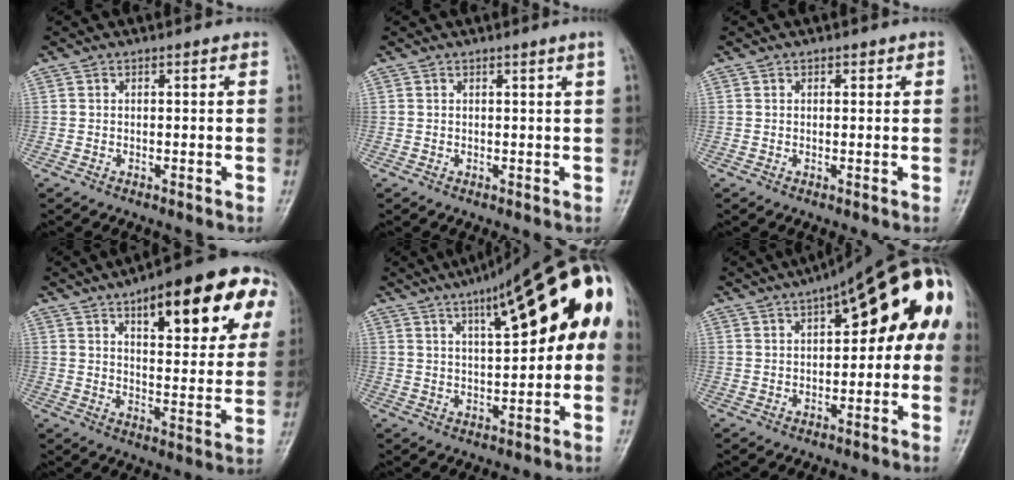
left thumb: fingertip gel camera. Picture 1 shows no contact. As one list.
[{"total": 1.2, "force": [0.6, -0.5, 0.9], "torque": [-0.023, -0.007, 0.013]}, {"total": 0.9, "force": [0.4, 0.6, 0.4], "torque": [0.003, -0.001, 0.003]}, {"total": 21.2, "force": [9.9, 7.6, 17.1], "torque": [-0.193, -0.011, 0.134]}, {"total": 20.9, "force": [6.0, 6.7, 18.9], "torque": [-0.249, 0.036, 0.076]}, {"total": 17.5, "force": [3.7, 7.3, 15.5], "torque": [-0.173, 0.037, 0.033]}]